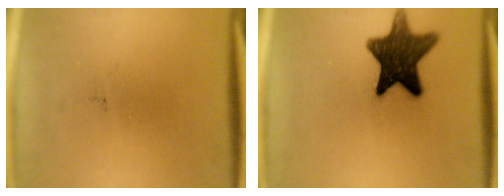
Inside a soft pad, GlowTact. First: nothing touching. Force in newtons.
{"total": 13.3}